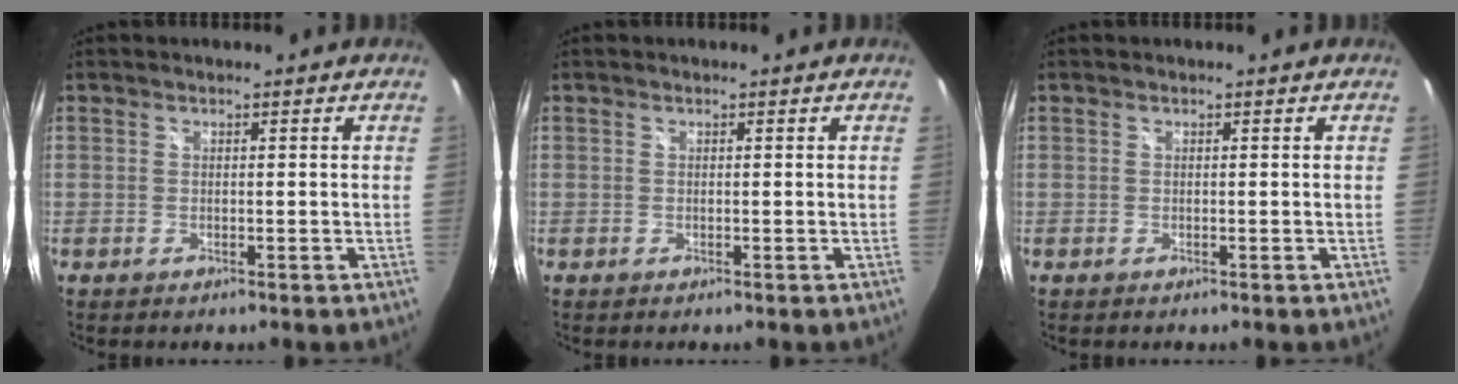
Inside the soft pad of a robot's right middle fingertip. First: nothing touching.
{"total": 0.0}
{"total": 0.0}